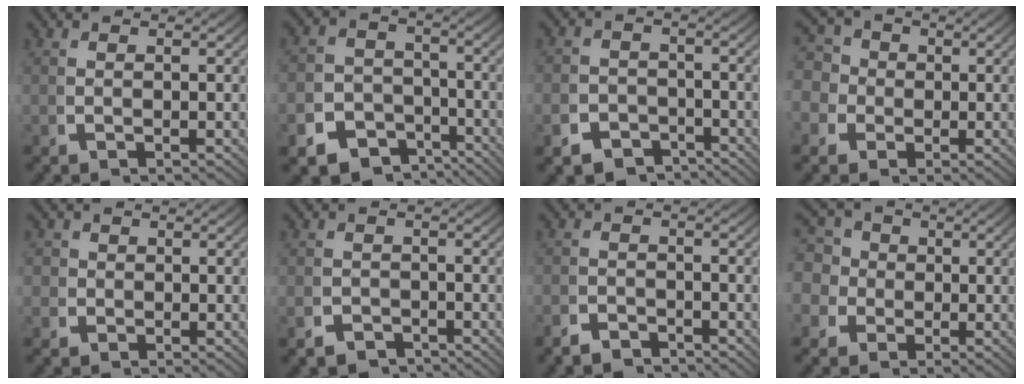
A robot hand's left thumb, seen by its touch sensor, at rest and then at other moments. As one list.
[{"total": 10.9, "force": [-5.6, 8.7, 3.4], "torque": [-0.057, -0.044, -0.091]}, {"total": 6.7, "force": [-4.2, 5.0, 1.5], "torque": [-0.025, -0.034, -0.066]}, {"total": 7.9, "force": [1.1, 7.1, 3.2], "torque": [-0.071, -0.005, 0.005]}, {"total": 2.3, "force": [0.0, 2.3, 0.4], "torque": [-0.008, -0.008, -0.005]}, {"total": 2.7, "force": [-2.3, 1.4, 0.3], "torque": [-0.005, -0.014, -0.039]}, {"total": 2.6, "force": [-2.4, 0.9, 0.1], "torque": [0.000, -0.013, -0.044]}, {"total": 8.8, "force": [1.3, 7.9, 3.6], "torque": [-0.089, -0.009, 0.010]}]